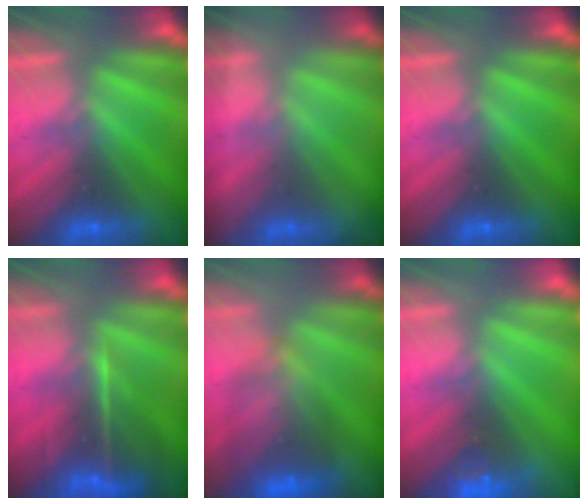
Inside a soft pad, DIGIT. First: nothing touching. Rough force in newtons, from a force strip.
{"total": 1.8}
{"total": 0.0}
{"total": 7.4}
{"total": 5.9}
{"total": 3.2}